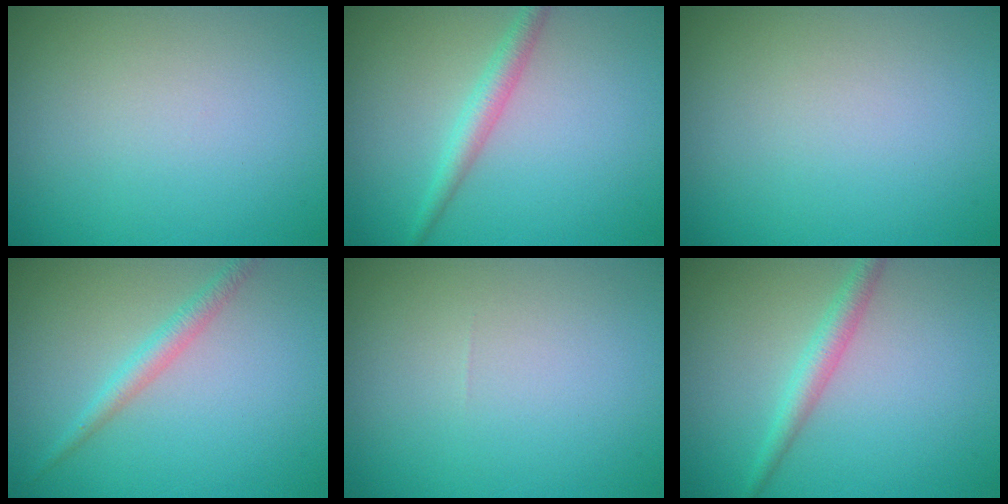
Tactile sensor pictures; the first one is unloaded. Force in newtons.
{"total": 2.2, "press": 2.2, "slide": 0.0}
{"total": 0.0}
{"total": 1.9, "press": 1.9, "slide": 0.1}
{"total": 0.0}
{"total": 2.2, "press": 2.2, "slide": 0.0}